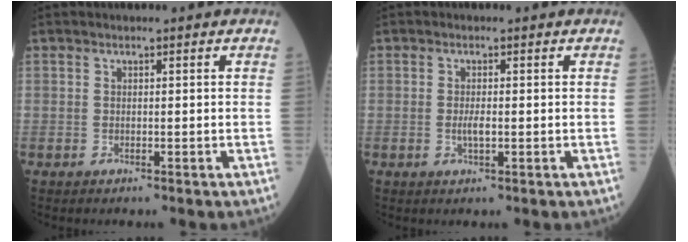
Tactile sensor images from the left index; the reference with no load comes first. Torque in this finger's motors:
{"motor_torque": [0.45, 0.07, 0.03, 0.03]}